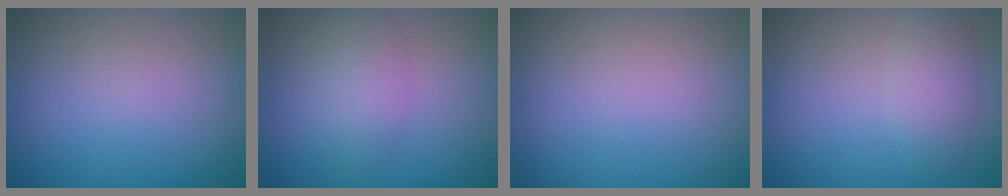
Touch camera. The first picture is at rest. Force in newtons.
{"total": 3.0, "press": 3.0, "slide": 0.1}
{"total": 0.0}
{"total": 2.4, "press": 2.4, "slide": 0.1}